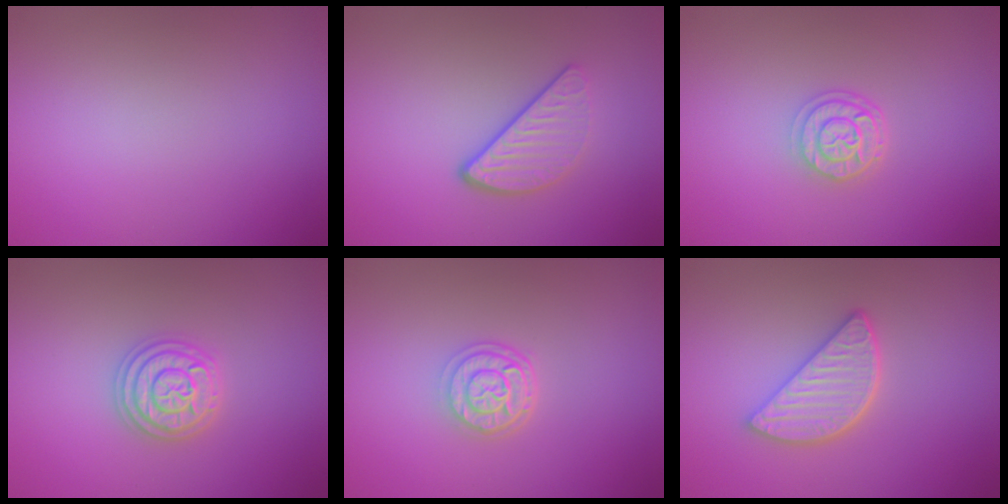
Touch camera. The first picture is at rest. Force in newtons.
{"total": 3.1, "press": 2.5, "slide": 1.8}
{"total": 2.7, "press": 2.2, "slide": 1.5}
{"total": 3.7, "press": 3.6, "slide": 0.5}
{"total": 3.1, "press": 2.4, "slide": 1.9}
{"total": 4.1, "press": 3.3, "slide": 2.5}